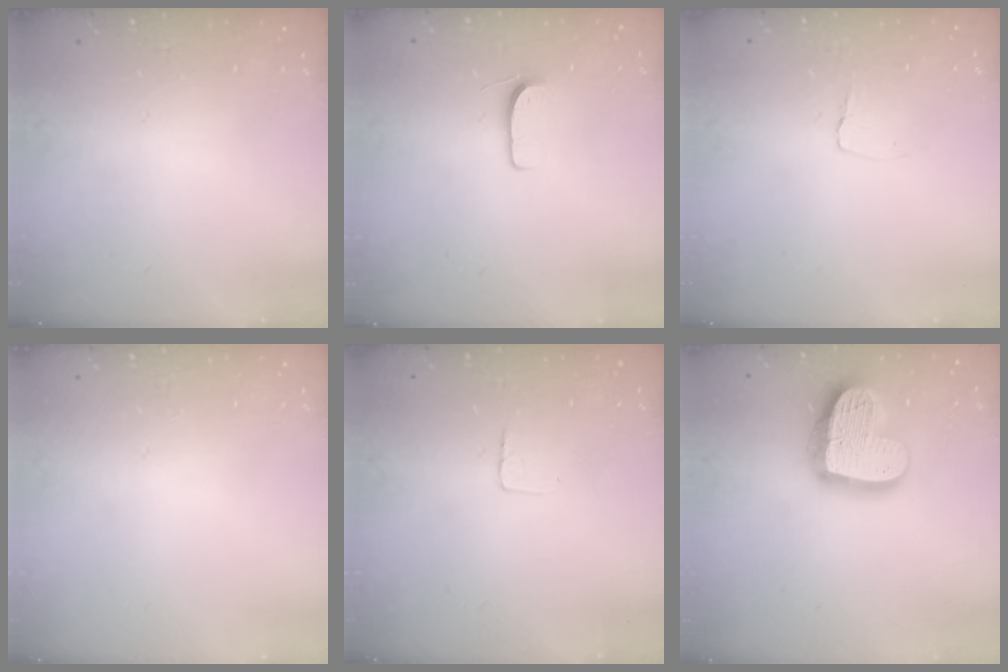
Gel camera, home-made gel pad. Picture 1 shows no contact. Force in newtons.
{"total": 5.2, "press": 5.2, "slide": 0.5}
{"total": 2.9, "press": 2.9, "slide": 0.3}
{"total": 0.0}
{"total": 2.9, "press": 2.9, "slide": 0.2}
{"total": 19.9, "press": 19.9, "slide": 1.6}